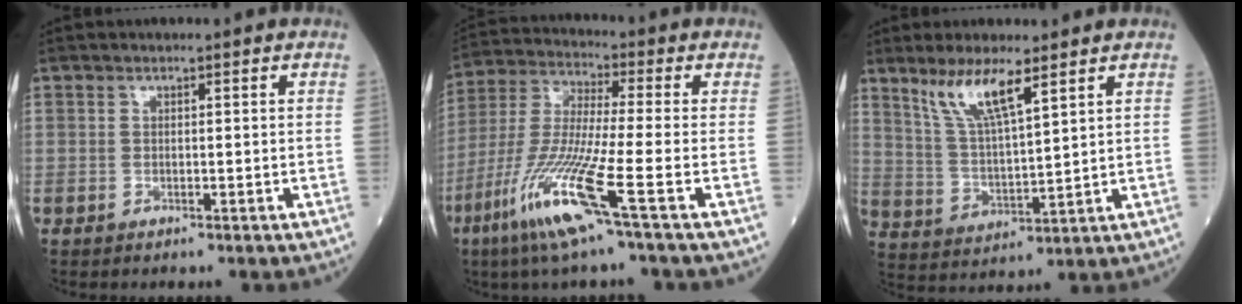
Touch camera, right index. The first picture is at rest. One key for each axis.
{"total": 13.5, "fx": -6.6, "fy": -0.9, "fz": 11.7, "tx": -0.255, "ty": -0.033, "tz": -0.135}
{"total": 8.5, "fx": 5.6, "fy": 1.1, "fz": 6.3, "tx": -0.129, "ty": -0.003, "tz": 0.113}